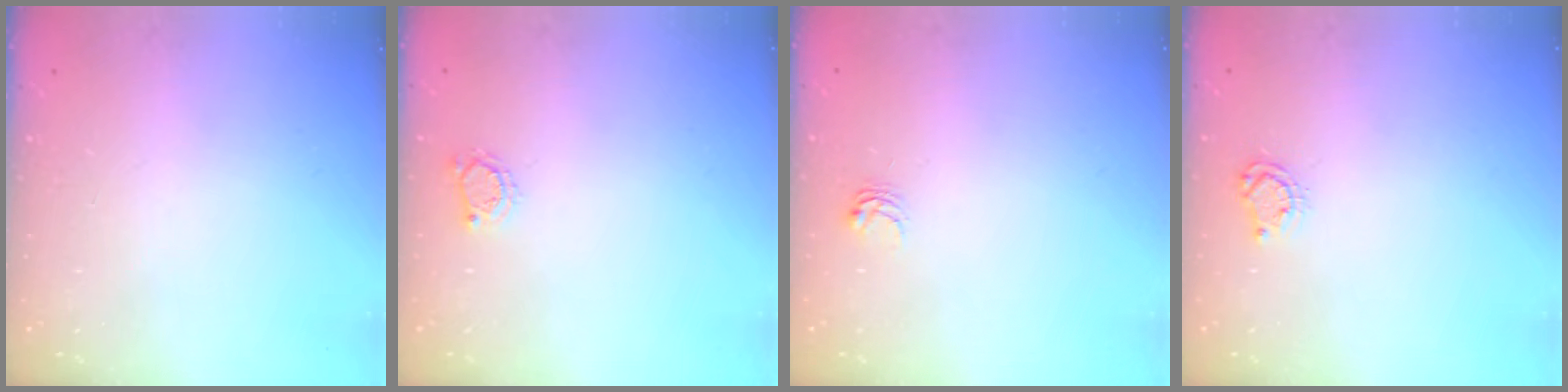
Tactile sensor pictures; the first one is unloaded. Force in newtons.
{"total": 3.4, "press": 3.4, "slide": 0.5}
{"total": 3.3, "press": 3.3, "slide": 0.2}
{"total": 5.7, "press": 5.6, "slide": 0.7}